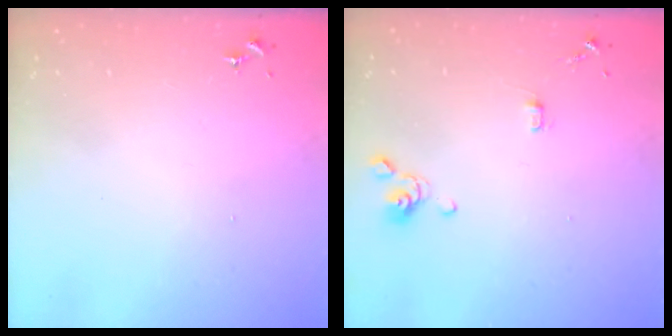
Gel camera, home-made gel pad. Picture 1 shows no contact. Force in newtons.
{"total": 4.4, "press": 4.0, "slide": 1.8}